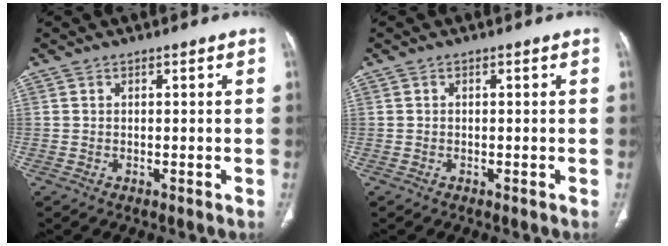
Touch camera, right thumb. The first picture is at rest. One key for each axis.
{"total": 0.0}